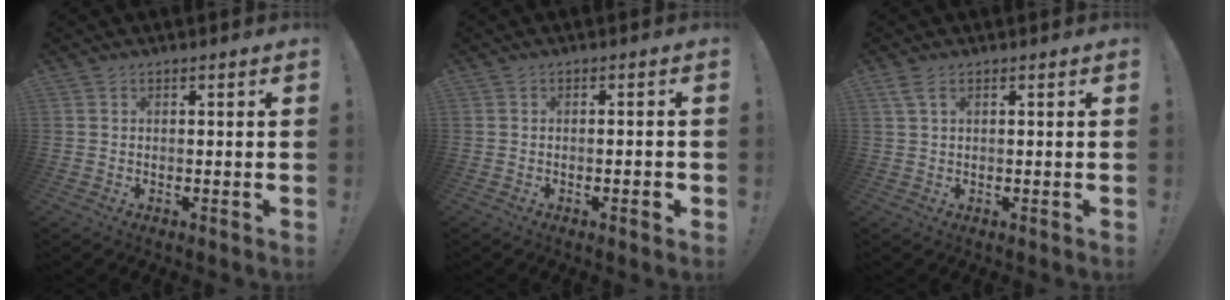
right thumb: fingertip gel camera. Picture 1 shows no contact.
{"total": 2.3, "force": [-1.1, 0.5, 2.0], "torque": [-0.032, 0.008, -0.017]}
{"total": 2.6, "force": [1.2, 1.1, 2.1], "torque": [-0.043, 0.003, 0.024]}